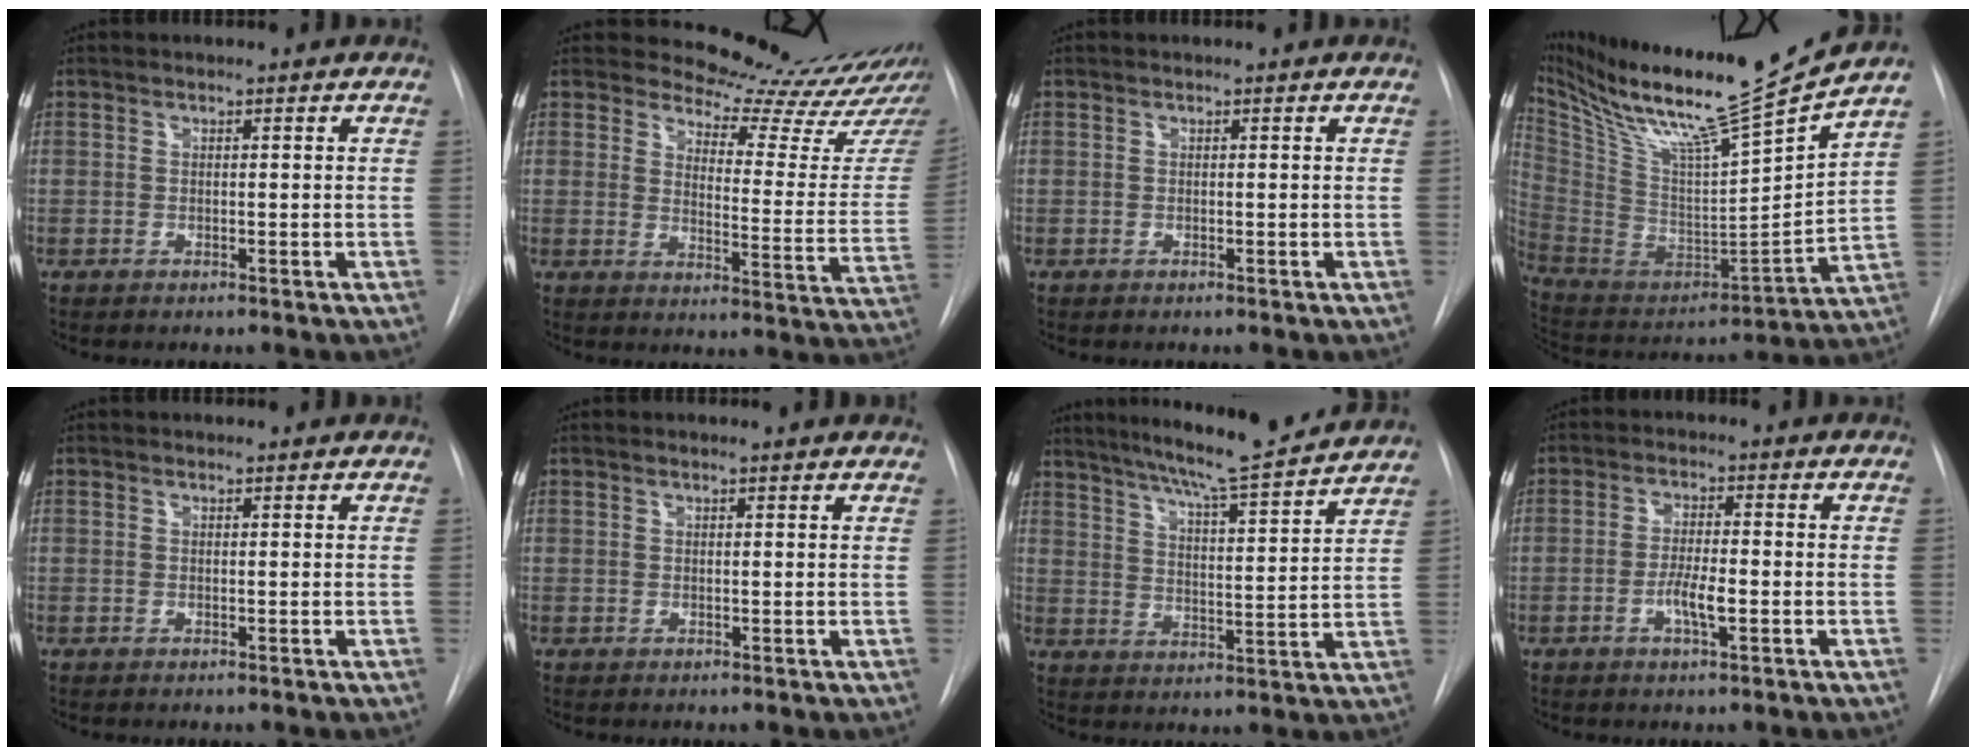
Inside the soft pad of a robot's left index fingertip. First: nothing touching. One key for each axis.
{"total": 15.7, "fx": 15.1, "fy": 1.7, "fz": 3.9, "tx": -0.043, "ty": -0.114, "tz": 0.163}
{"total": 0.0}
{"total": 23.3, "fx": 18.9, "fy": -1.2, "fz": 13.6, "tx": -0.245, "ty": -0.047, "tz": 0.324}
{"total": 0.9, "fx": 0.7, "fy": 0.5, "fz": 0.1, "tx": -0.007, "ty": 0.006, "tz": 0.003}
{"total": 3.3, "fx": 3.1, "fy": 0.6, "fz": 0.9, "tx": -0.014, "ty": 0.006, "tz": 0.022}
{"total": 16.9, "fx": 15.1, "fy": 0.3, "fz": 7.7, "tx": -0.122, "ty": -0.018, "tz": 0.212}
{"total": 4.1, "fx": -2.0, "fy": 0.6, "fz": 3.5, "tx": -0.067, "ty": -0.006, "tz": -0.036}